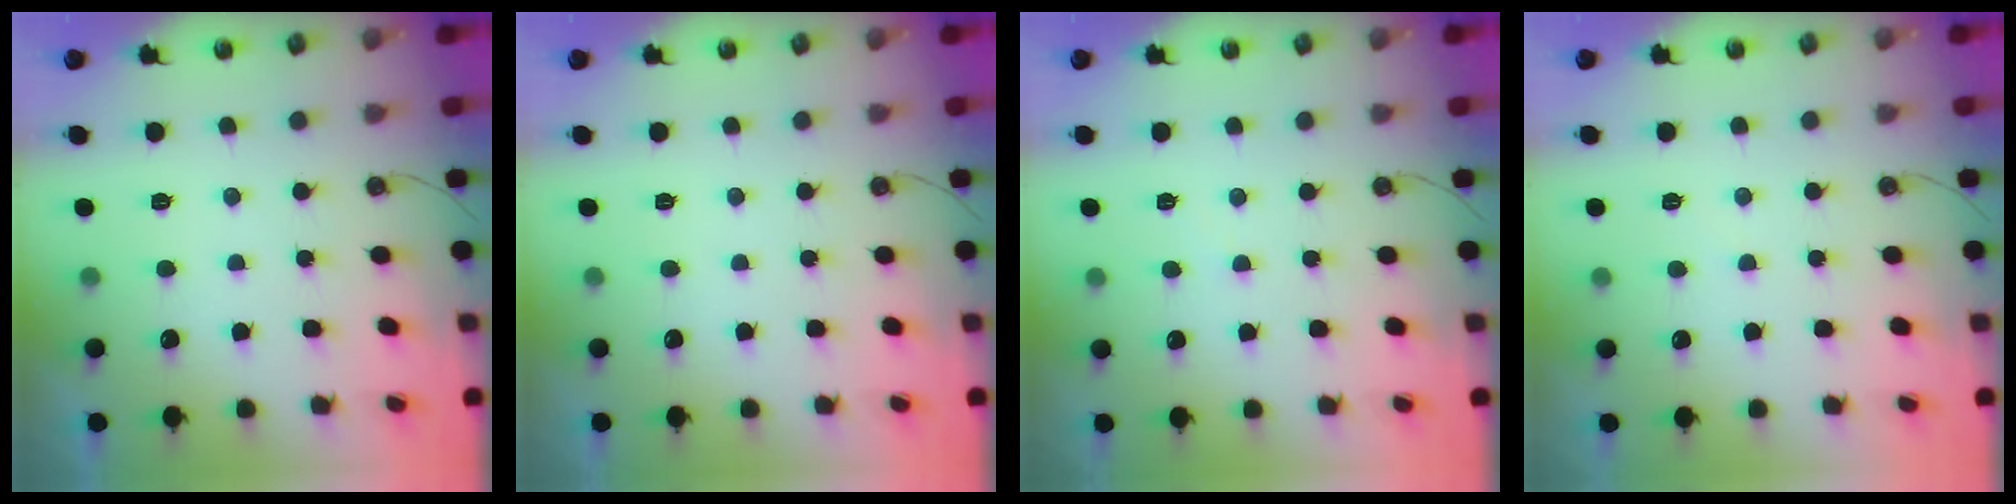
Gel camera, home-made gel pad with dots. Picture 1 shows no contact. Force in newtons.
{"total": 0.0}
{"total": 2.2, "press": 2.2, "slide": 0.4}
{"total": 3.7, "press": 3.7, "slide": 0.6}